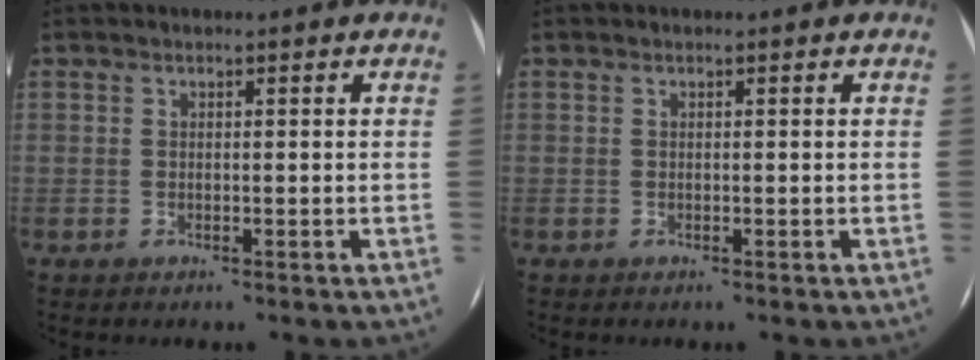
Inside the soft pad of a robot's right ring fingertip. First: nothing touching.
{"total": 0.0}